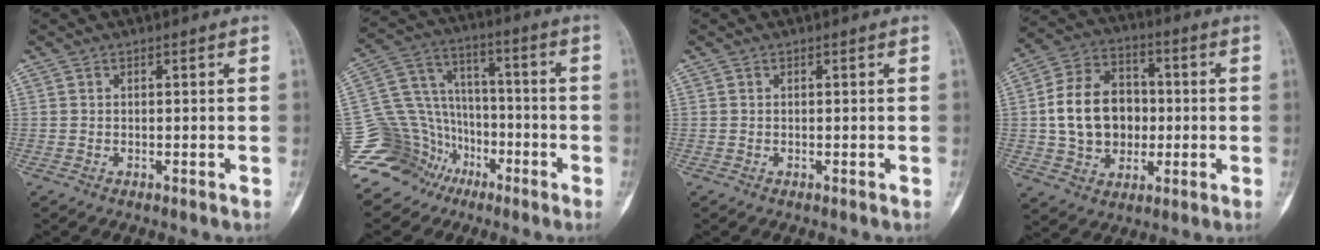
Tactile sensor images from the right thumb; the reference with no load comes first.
{"total": 18.0, "force": [-10.2, 13.7, 5.8], "torque": [-0.106, 0.087, -0.177]}
{"total": 0.0}
{"total": 15.2, "force": [-0.2, 11.8, 9.6], "torque": [-0.140, 0.025, -0.001]}